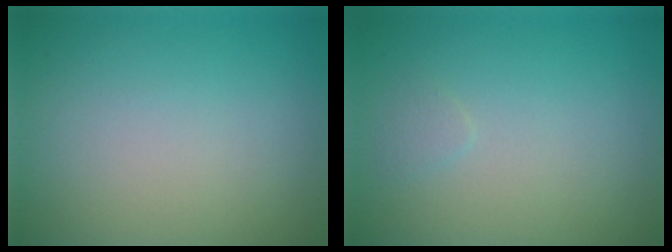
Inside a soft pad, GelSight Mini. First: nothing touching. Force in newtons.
{"total": 0.6, "press": 0.6, "slide": 0.1}